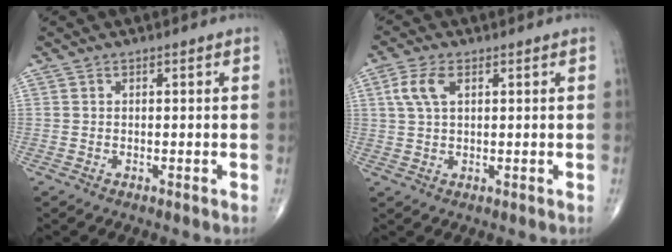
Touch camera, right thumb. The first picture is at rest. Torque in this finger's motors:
{"motor_torque": [0.10, 0.02, 0.27, 0.06, 0.04]}